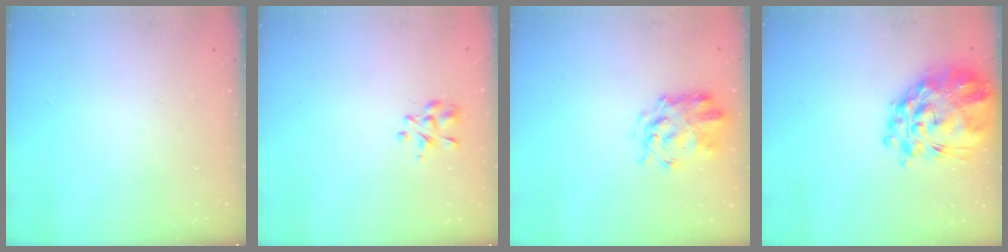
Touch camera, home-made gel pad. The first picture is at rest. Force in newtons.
{"total": 3.0, "press": 2.9, "slide": 0.7}
{"total": 3.7, "press": 3.5, "slide": 1.1}
{"total": 12.6, "press": 11.7, "slide": 4.7}